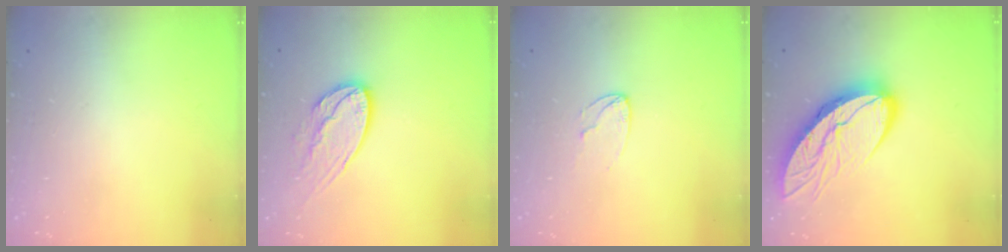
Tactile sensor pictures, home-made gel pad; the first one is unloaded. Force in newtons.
{"total": 13.1, "press": 13.0, "slide": 1.1}
{"total": 5.5, "press": 5.5, "slide": 0.3}
{"total": 14.5, "press": 14.5, "slide": 1.3}